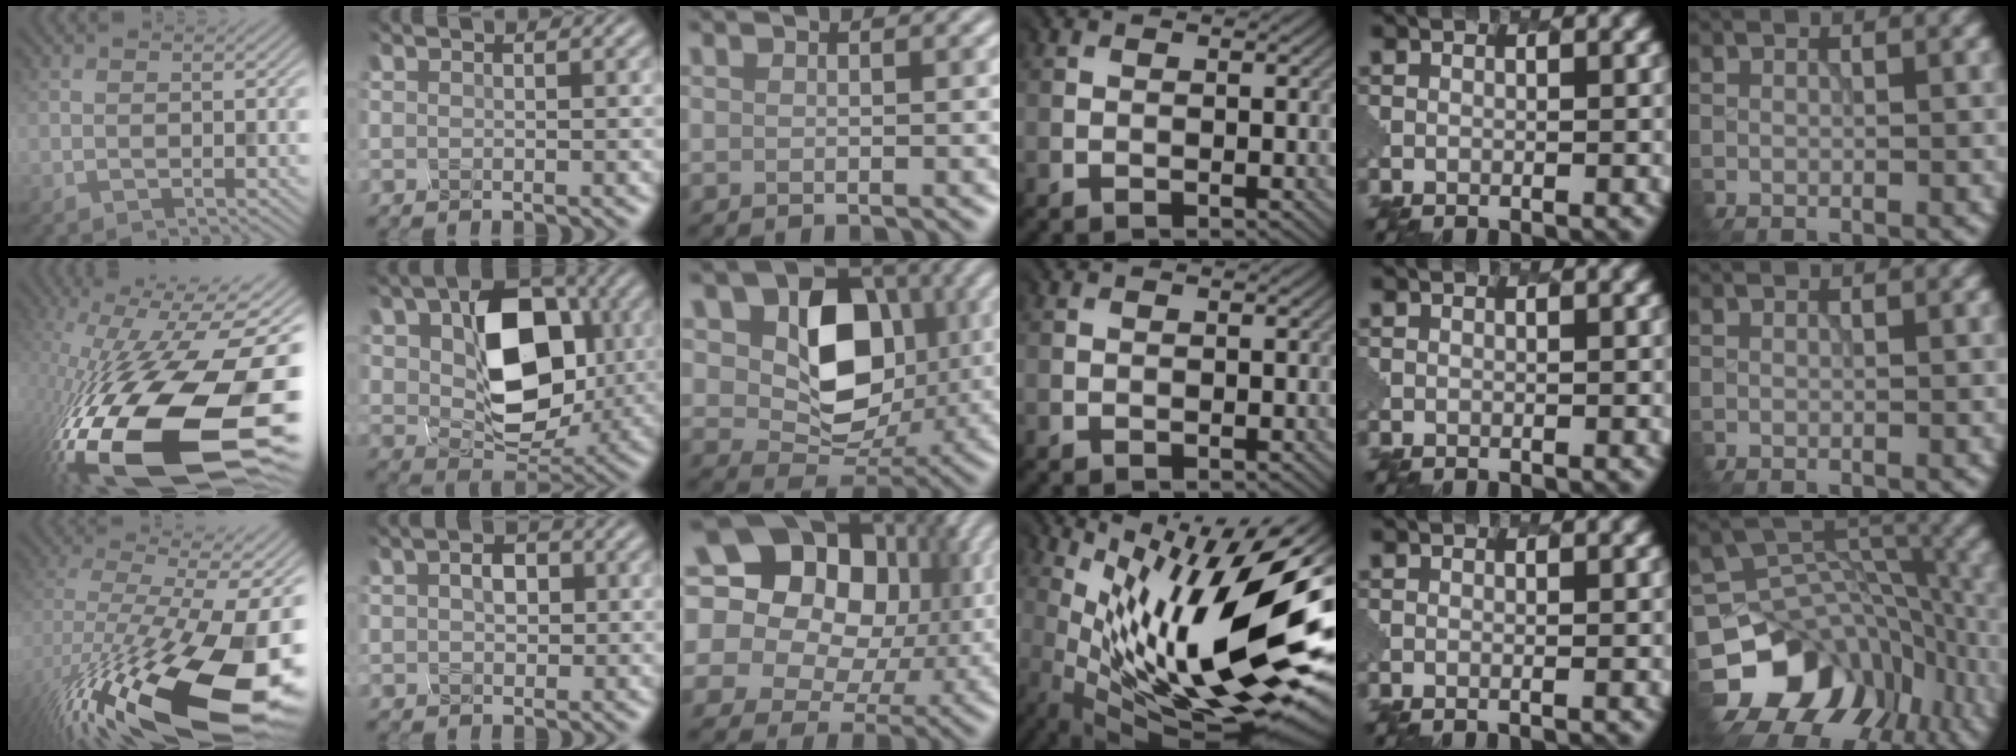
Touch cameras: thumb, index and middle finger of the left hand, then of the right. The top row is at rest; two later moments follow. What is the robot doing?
{"motion": "disassemble", "object": "battery cover"}